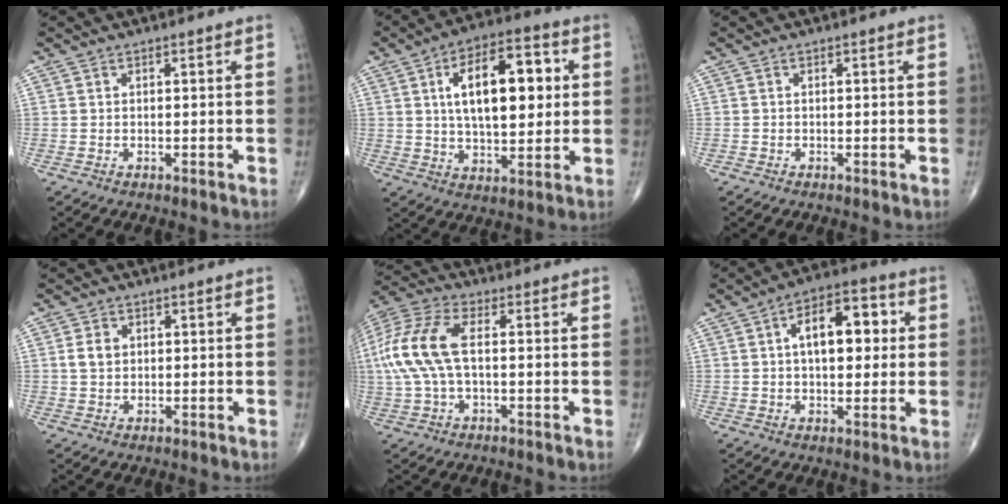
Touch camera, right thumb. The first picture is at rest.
{"total": 17.1, "force": [3.5, 8.3, 14.6], "torque": [-0.206, 0.008, 0.055]}
{"total": 0.0}
{"total": 3.1, "force": [0.6, 2.5, 1.9], "torque": [-0.028, 0.002, 0.011]}
{"total": 13.5, "force": [0.6, 6.4, 11.8], "torque": [-0.282, 0.029, 0.009]}
{"total": 12.3, "force": [2.3, 6.6, 10.1], "torque": [-0.126, 0.020, 0.030]}